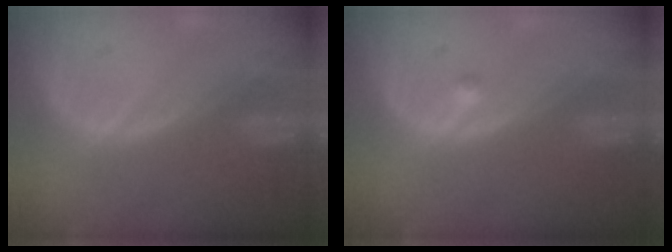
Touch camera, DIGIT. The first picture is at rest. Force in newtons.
{"total": 0.8, "press": 0.6, "slide": 0.4}